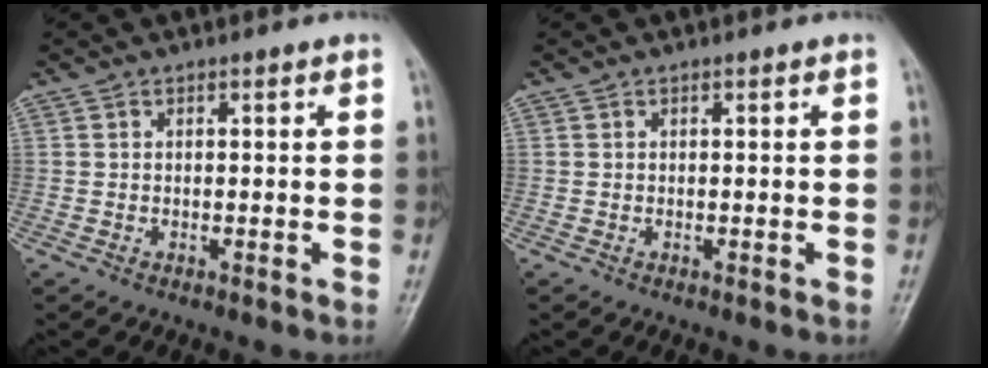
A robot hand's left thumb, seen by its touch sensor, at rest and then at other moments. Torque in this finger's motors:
{"motor_torque": [0.00, 0.00, 0.00, 0.00, 0.00]}